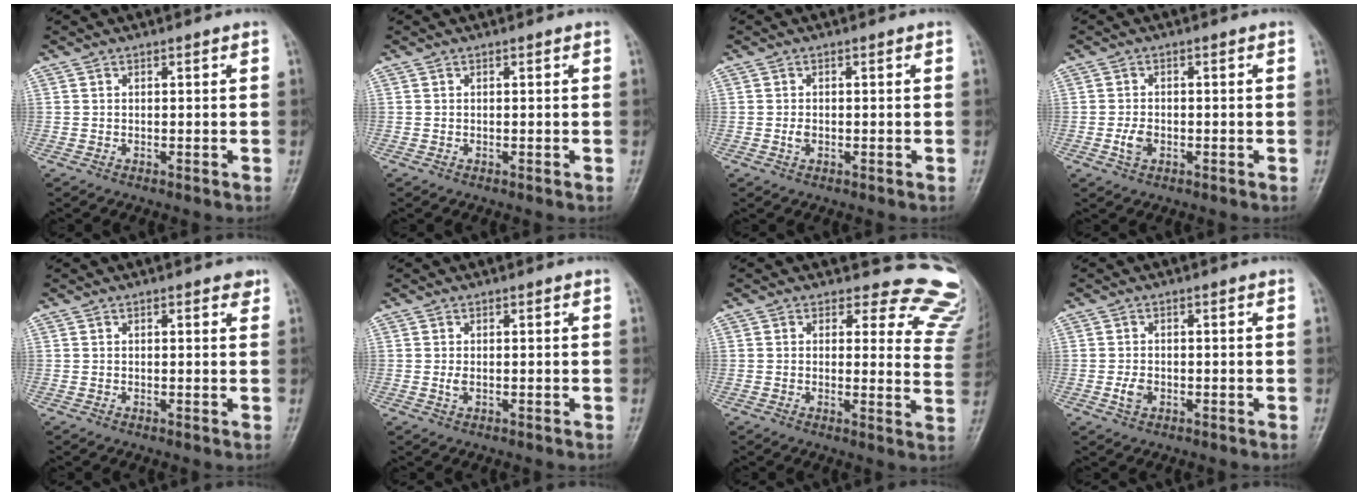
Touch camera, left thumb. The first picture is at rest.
{"total": 0.0}
{"total": 1.5, "force": [-0.2, 1.0, 1.1], "torque": [-0.022, 0.003, -0.005]}
{"total": 2.9, "force": [-0.9, 2.0, 1.9], "torque": [-0.036, 0.007, -0.016]}
{"total": 1.6, "force": [0.9, 0.7, 1.1], "torque": [-0.012, -0.002, 0.008]}
{"total": 1.8, "force": [0.2, 0.9, 1.5], "torque": [-0.029, 0.002, 0.004]}
{"total": 13.2, "force": [12.1, 5.0, 1.5], "torque": [0.036, -0.112, 0.094]}
{"total": 2.6, "force": [-0.7, 1.8, 1.6], "torque": [-0.028, 0.004, -0.013]}